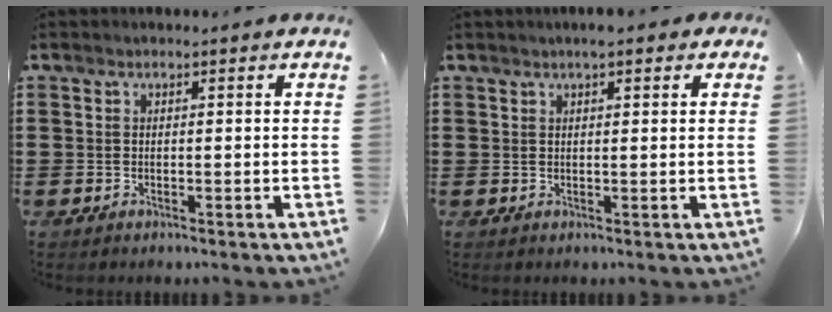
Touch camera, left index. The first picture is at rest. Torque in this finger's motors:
{"motor_torque": [1.04, -1.10, 0.68, 0.11]}